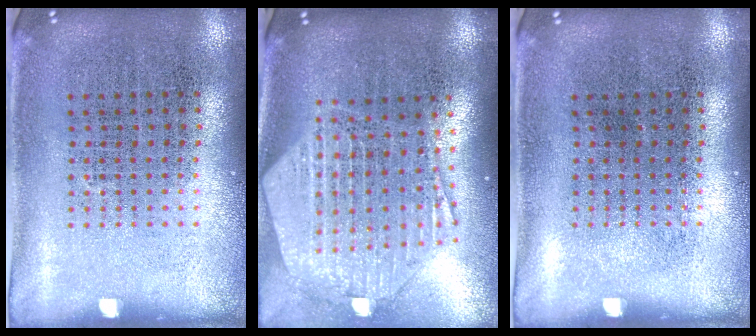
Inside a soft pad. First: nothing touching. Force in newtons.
{"total": 2.7, "press": 2.2, "slide": 1.6}
{"total": 0.0}